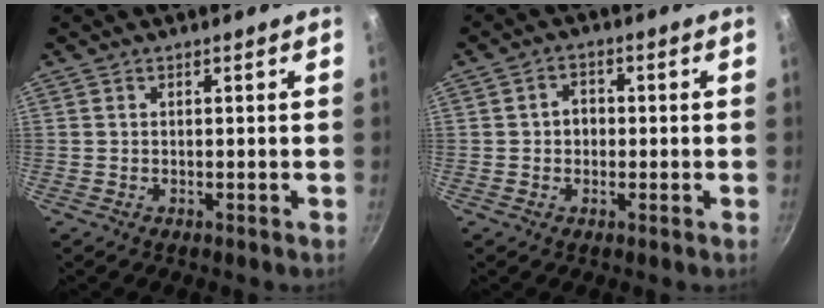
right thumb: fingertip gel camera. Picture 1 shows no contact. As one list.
[{"total": 3.6, "force": [0.0, 3.0, 2.0], "torque": [-0.011, 0.011, -0.003]}]